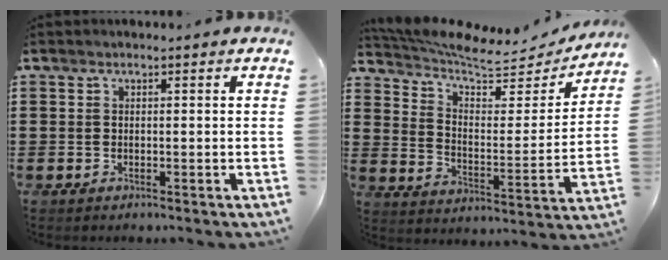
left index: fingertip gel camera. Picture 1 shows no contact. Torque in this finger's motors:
{"motor_torque": [1.07, -1.07, 0.11, 0.03]}